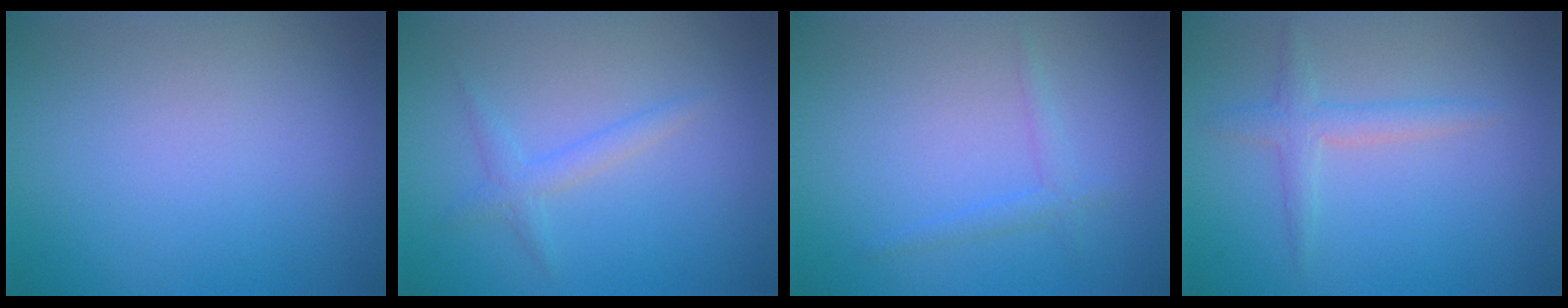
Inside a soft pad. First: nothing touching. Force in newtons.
{"total": 1.5, "press": 1.5, "slide": 0.1}
{"total": 1.2, "press": 1.2, "slide": 0.1}
{"total": 2.0, "press": 2.0, "slide": 0.1}